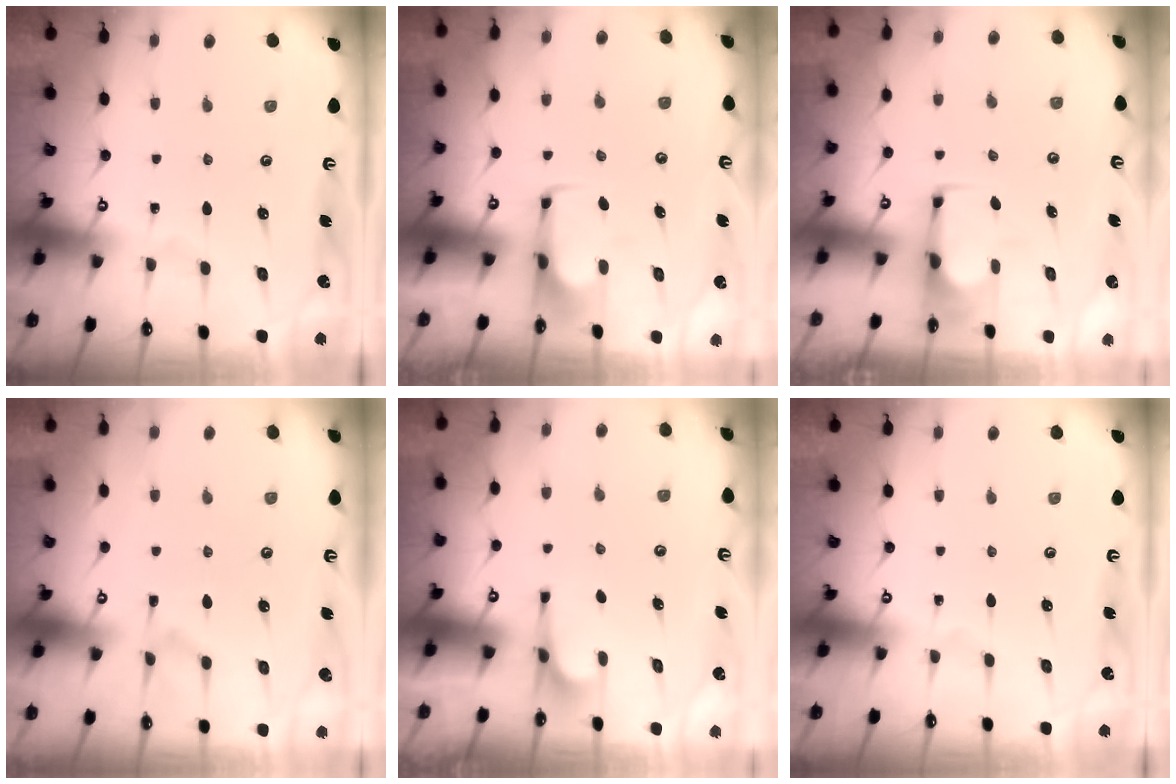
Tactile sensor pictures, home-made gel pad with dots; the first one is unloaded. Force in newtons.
{"total": 2.2, "press": 2.1, "slide": 0.4}
{"total": 1.8, "press": 1.7, "slide": 0.6}
{"total": 2.2, "press": 1.8, "slide": 1.3}
{"total": 2.2, "press": 2.2, "slide": 0.5}
{"total": 0.0}